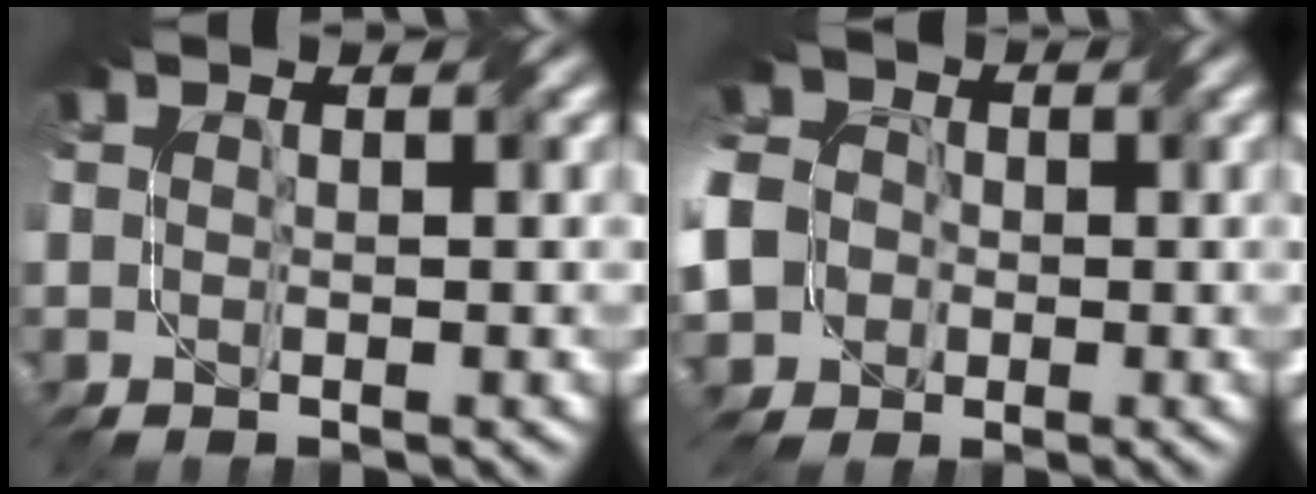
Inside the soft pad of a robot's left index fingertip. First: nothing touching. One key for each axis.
{"total": 10.9, "fx": -2.8, "fy": 9.7, "fz": 4.2, "tx": -0.109, "ty": -0.015, "tz": -0.080}